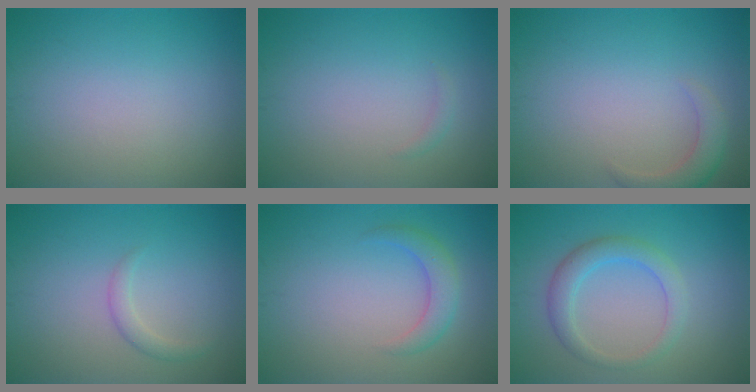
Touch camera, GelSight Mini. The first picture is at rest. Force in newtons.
{"total": 0.6, "press": 0.6, "slide": 0.0}
{"total": 2.5, "press": 2.5, "slide": 0.3}
{"total": 1.3, "press": 1.3, "slide": 0.1}
{"total": 2.4, "press": 2.4, "slide": 0.0}
{"total": 3.0, "press": 3.0, "slide": 0.1}